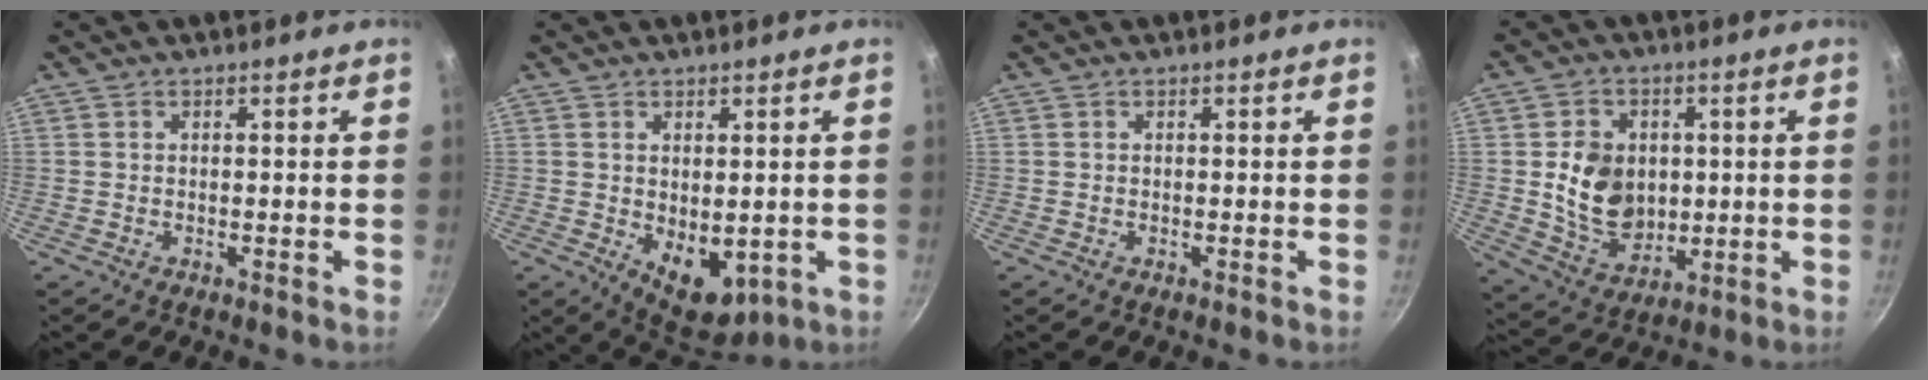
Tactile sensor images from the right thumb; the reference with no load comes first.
{"total": 8.6, "force": [-0.9, 5.4, 6.6], "torque": [-0.071, -0.017, 0.006]}
{"total": 0.0}
{"total": 12.5, "force": [0.9, 9.9, 7.6], "torque": [-0.101, -0.011, 0.028]}